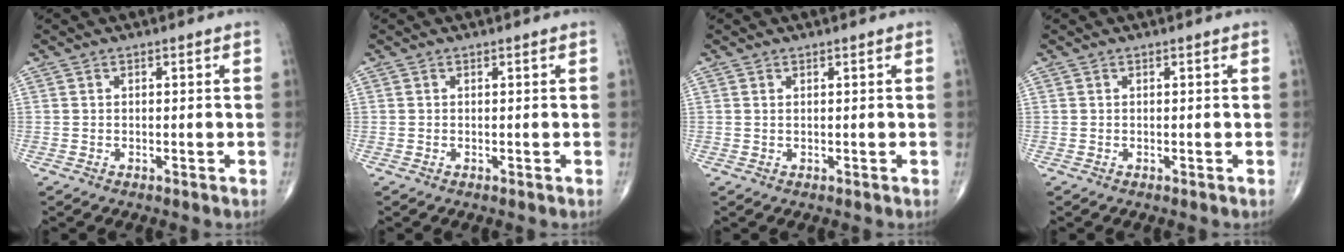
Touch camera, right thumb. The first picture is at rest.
{"total": 0.0}
{"total": 0.0}
{"total": 0.0}